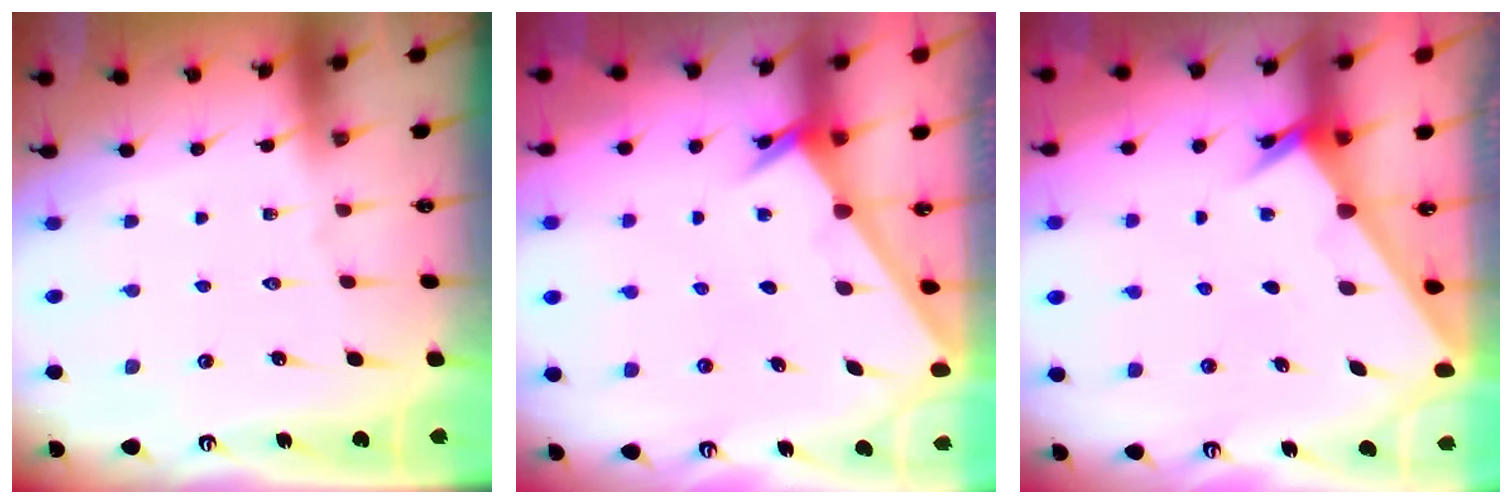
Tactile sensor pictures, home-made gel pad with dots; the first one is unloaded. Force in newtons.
{"total": 2.4, "press": 2.4, "slide": 0.2}
{"total": 2.5, "press": 2.5, "slide": 0.2}